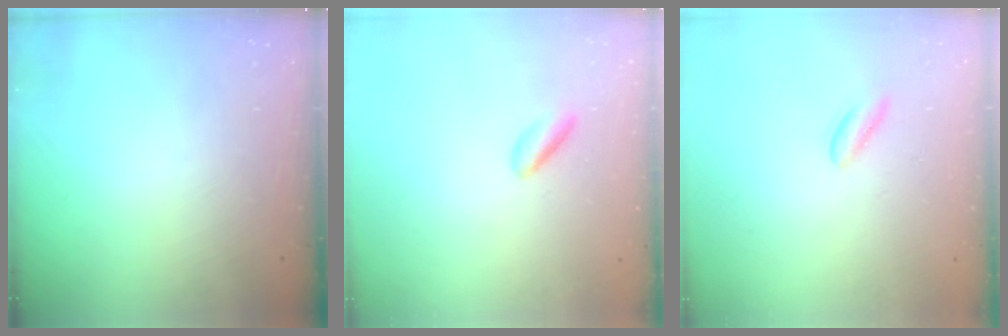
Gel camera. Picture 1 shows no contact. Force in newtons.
{"total": 2.6, "press": 2.3, "slide": 1.1}
{"total": 0.7, "press": 0.6, "slide": 0.4}